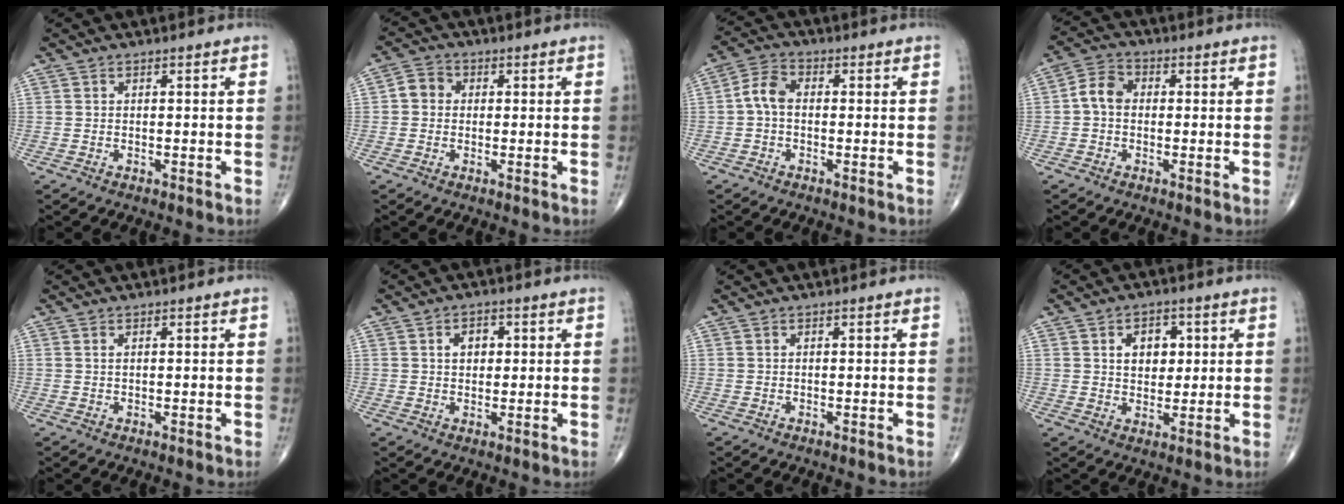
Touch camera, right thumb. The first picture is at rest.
{"total": 3.7, "force": [0.0, 3.2, 1.7], "torque": [-0.018, 0.011, -0.009]}
{"total": 4.8, "force": [-0.5, 3.0, 3.7], "torque": [-0.070, 0.017, -0.019]}
{"total": 5.0, "force": [-0.3, 3.8, 3.2], "torque": [-0.051, 0.018, -0.017]}
{"total": 0.6, "force": [0.3, 0.2, 0.4], "torque": [-0.011, 0.005, 0.006]}
{"total": 3.9, "force": [1.0, 2.8, 2.5], "torque": [-0.022, 0.002, 0.014]}
{"total": 0.0}
{"total": 6.5, "force": [1.8, 4.6, 4.2], "torque": [-0.032, -0.006, 0.026]}